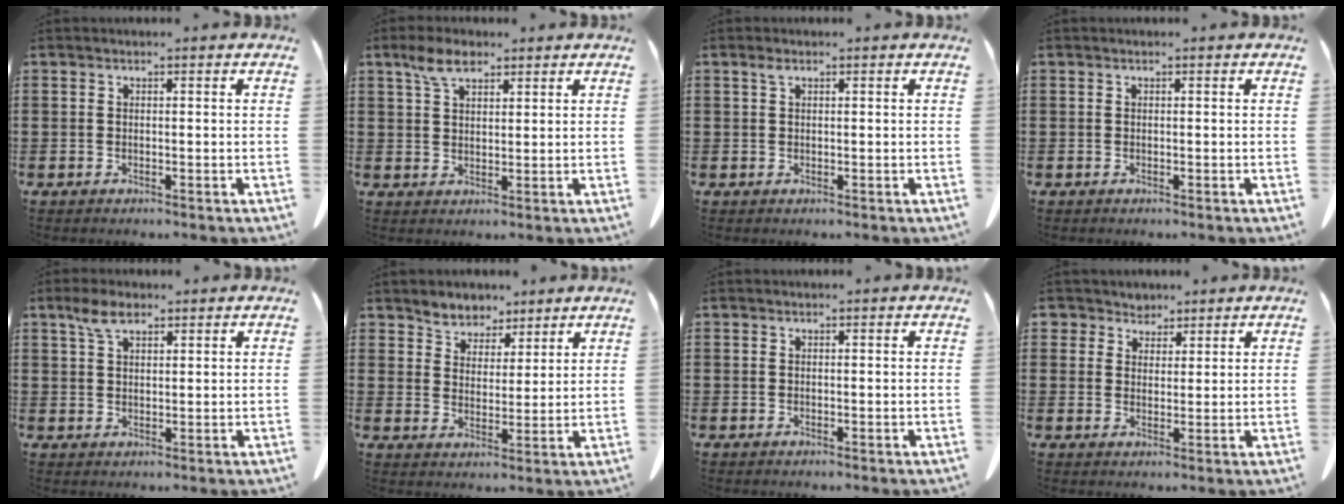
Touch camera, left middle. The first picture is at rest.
{"total": 4.7, "force": [2.9, 2.1, 3.0], "torque": [-0.068, 0.006, 0.054]}
{"total": 1.0, "force": [0.5, 0.4, 0.8], "torque": [-0.019, 0.001, 0.009]}
{"total": 0.0}
{"total": 4.0, "force": [2.5, 1.7, 2.7], "torque": [-0.060, 0.004, 0.046]}
{"total": 4.5, "force": [4.1, 1.9, -0.4], "torque": [-0.016, -0.016, 0.077]}
{"total": 0.0}
{"total": 3.4, "force": [2.8, 1.9, 0.1], "torque": [-0.018, 0.003, 0.053]}